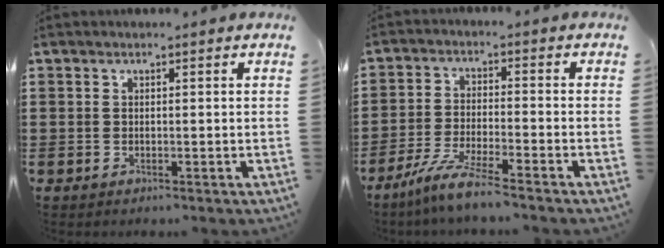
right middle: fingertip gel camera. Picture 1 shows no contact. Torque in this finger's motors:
{"motor_torque": [1.77, -0.37, 0.40, 0.13]}